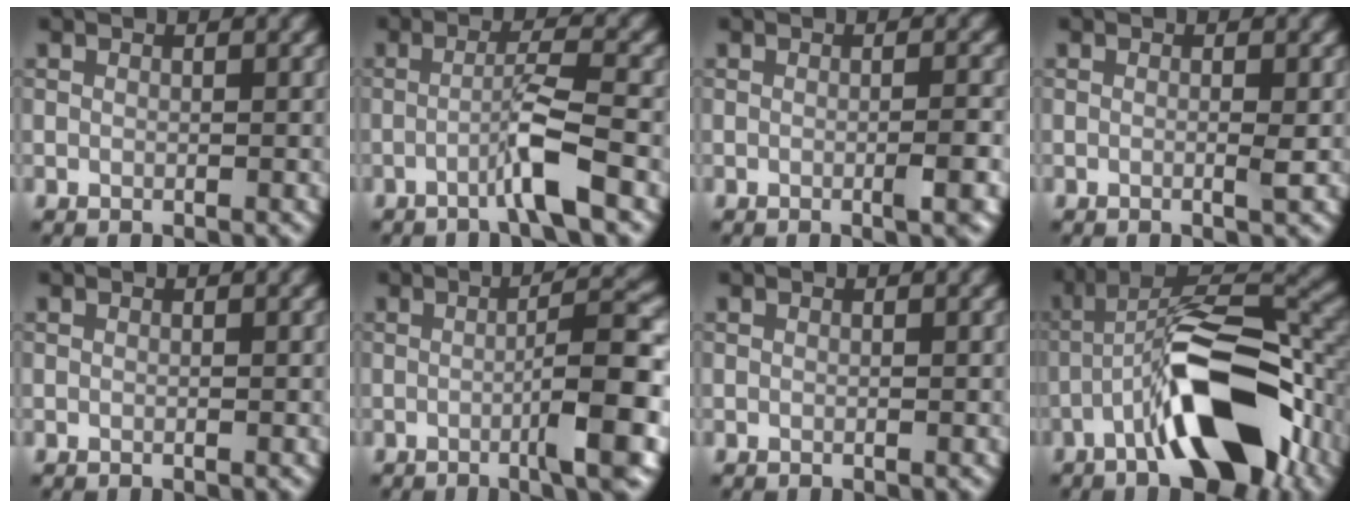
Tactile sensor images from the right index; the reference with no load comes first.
{"total": 3.9, "force": [-1.6, 0.1, 3.5], "torque": [-0.059, 0.013, -0.043]}
{"total": 2.0, "force": [-0.5, 0.2, 1.9], "torque": [-0.028, 0.002, -0.012]}
{"total": 1.0, "force": [-0.2, 0.0, 1.0], "torque": [-0.018, -0.002, -0.005]}
{"total": 0.0}
{"total": 6.6, "force": [-1.6, 0.8, 6.3], "torque": [-0.088, 0.014, -0.034]}
{"total": 0.0}
{"total": 11.9, "force": [-5.4, 4.0, 9.8], "torque": [-0.165, 0.015, -0.098]}